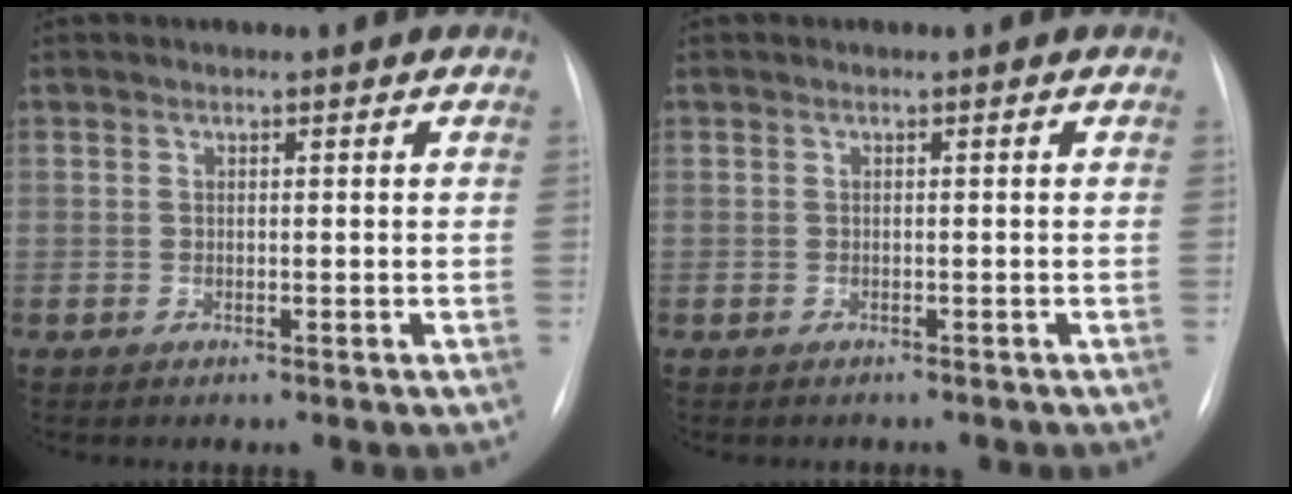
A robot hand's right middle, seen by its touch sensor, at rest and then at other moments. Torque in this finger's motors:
{"motor_torque": [0.04, -0.04, 0.00, 0.00]}